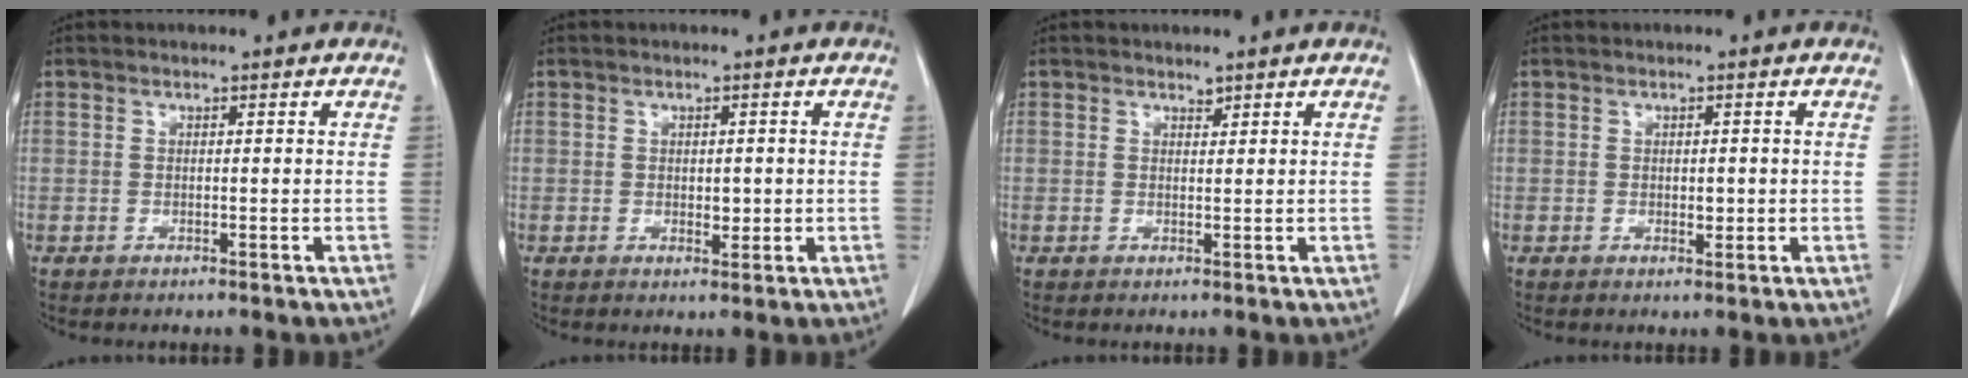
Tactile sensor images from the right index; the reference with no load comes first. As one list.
[{"total": 2.0, "force": [0.1, 1.2, 1.7], "torque": [-0.021, -0.001, 0.009]}, {"total": 0.7, "force": [0.7, 0.2, 0.1], "torque": [-0.004, -0.006, 0.010]}, {"total": 1.5, "force": [0.1, 0.8, 1.3], "torque": [-0.016, 0.001, 0.007]}]